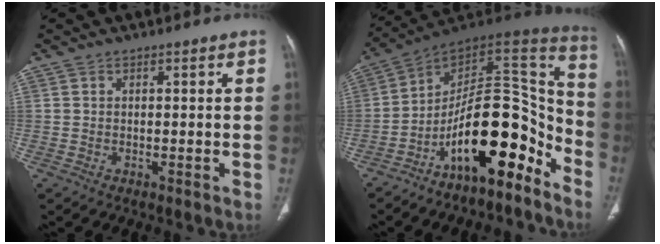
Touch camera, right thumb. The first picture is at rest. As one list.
[{"total": 21.0, "force": [-11.7, 8.4, 15.2], "torque": [-0.200, 0.128, -0.191]}]